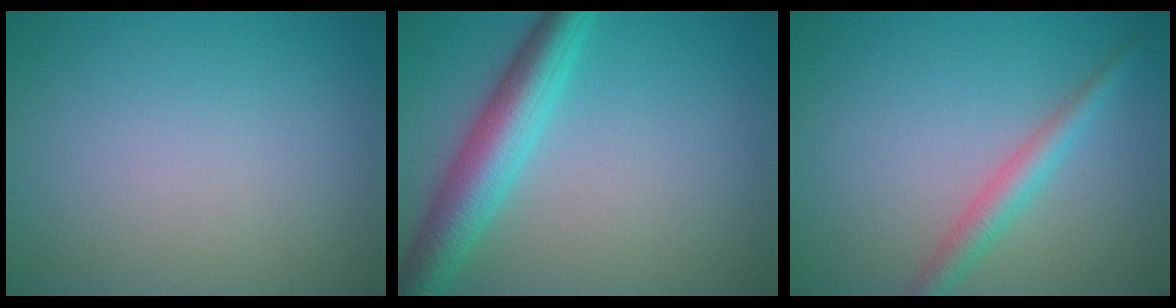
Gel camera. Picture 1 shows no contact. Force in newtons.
{"total": 5.7, "press": 5.7, "slide": 0.1}
{"total": 2.6, "press": 2.6, "slide": 0.0}